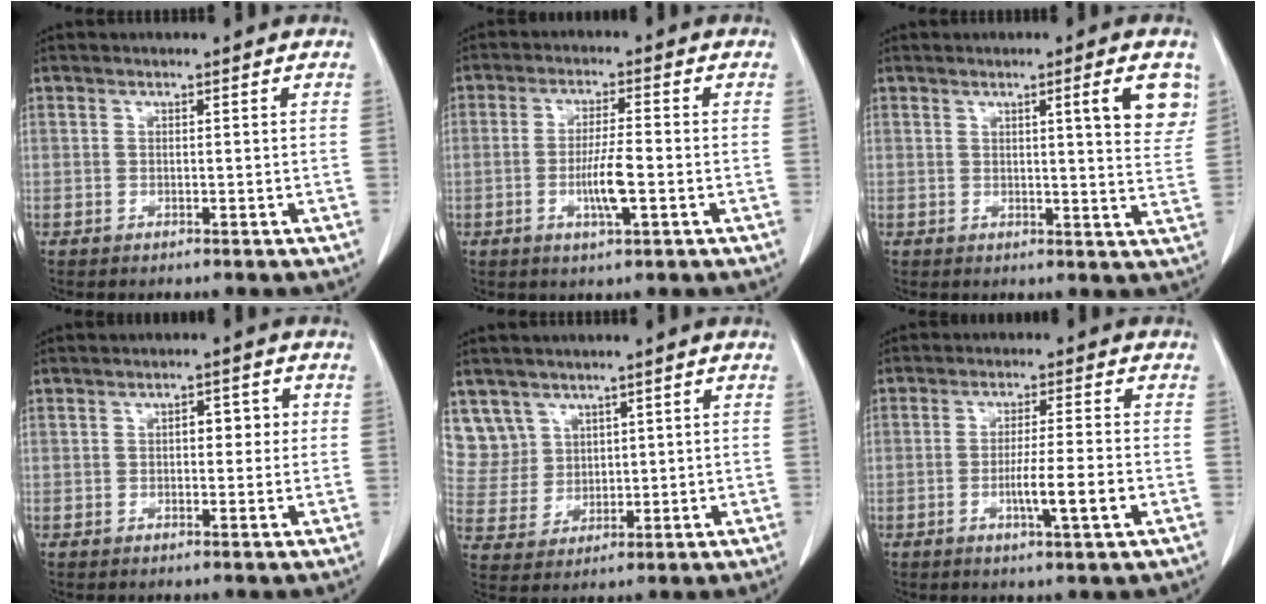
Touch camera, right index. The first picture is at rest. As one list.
[{"total": 5.7, "force": [-1.4, 0.6, 5.4], "torque": [-0.104, -0.003, -0.023]}, {"total": 7.2, "force": [3.3, 0.4, 6.4], "torque": [-0.071, -0.012, 0.035]}, {"total": 3.1, "force": [0.4, 1.6, 2.6], "torque": [-0.034, 0.013, 0.003]}, {"total": 7.5, "force": [4.5, 6.0, -0.2], "torque": [0.004, 0.015, 0.106]}, {"total": 6.4, "force": [-1.9, -0.1, 6.1], "torque": [-0.100, -0.007, -0.030]}]